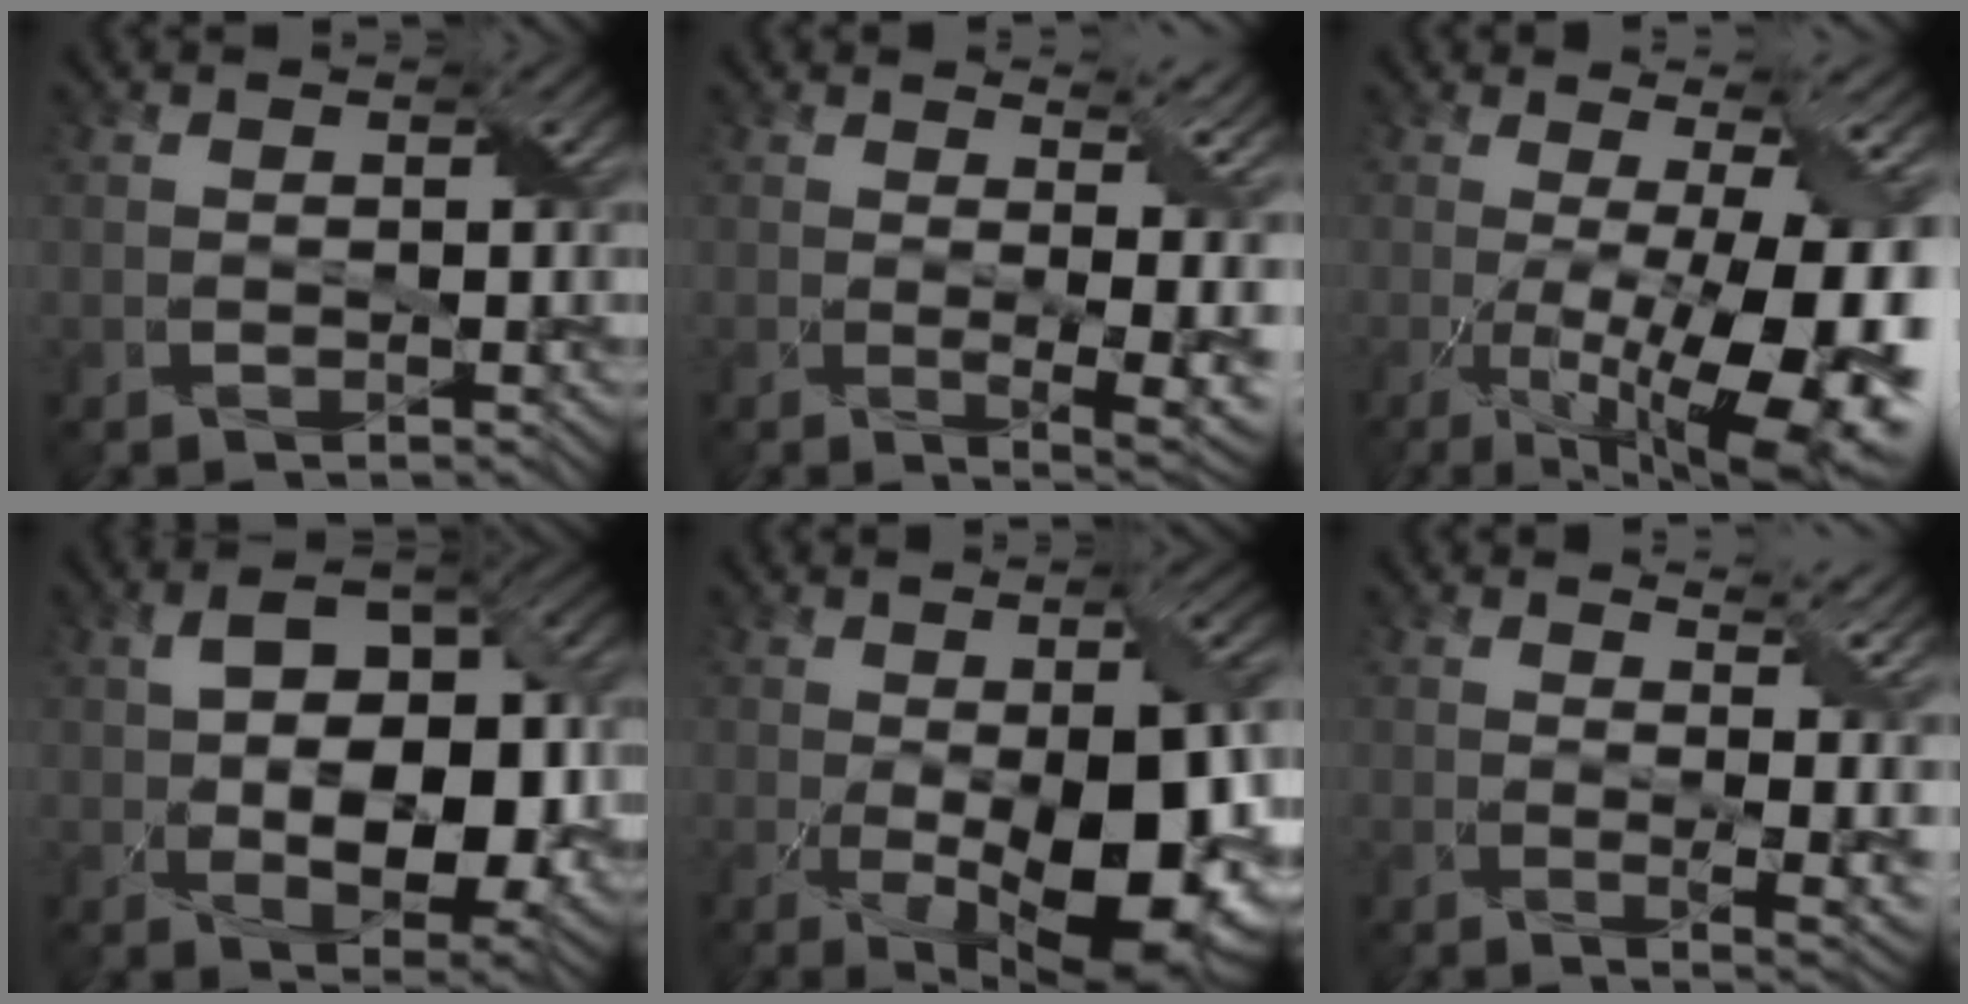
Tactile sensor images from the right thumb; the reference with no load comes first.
{"total": 8.9, "force": [1.7, 3.4, 8.0], "torque": [-0.091, -0.003, 0.035]}
{"total": 18.0, "force": [-3.2, 5.7, 16.7], "torque": [-0.206, -0.014, -0.042]}
{"total": 12.0, "force": [-1.1, 6.8, 9.8], "torque": [-0.156, -0.003, -0.013]}
{"total": 16.1, "force": [-3.1, 6.5, 14.4], "torque": [-0.211, -0.034, -0.027]}
{"total": 9.0, "force": [3.6, 3.1, 7.6], "torque": [-0.095, 0.009, 0.053]}